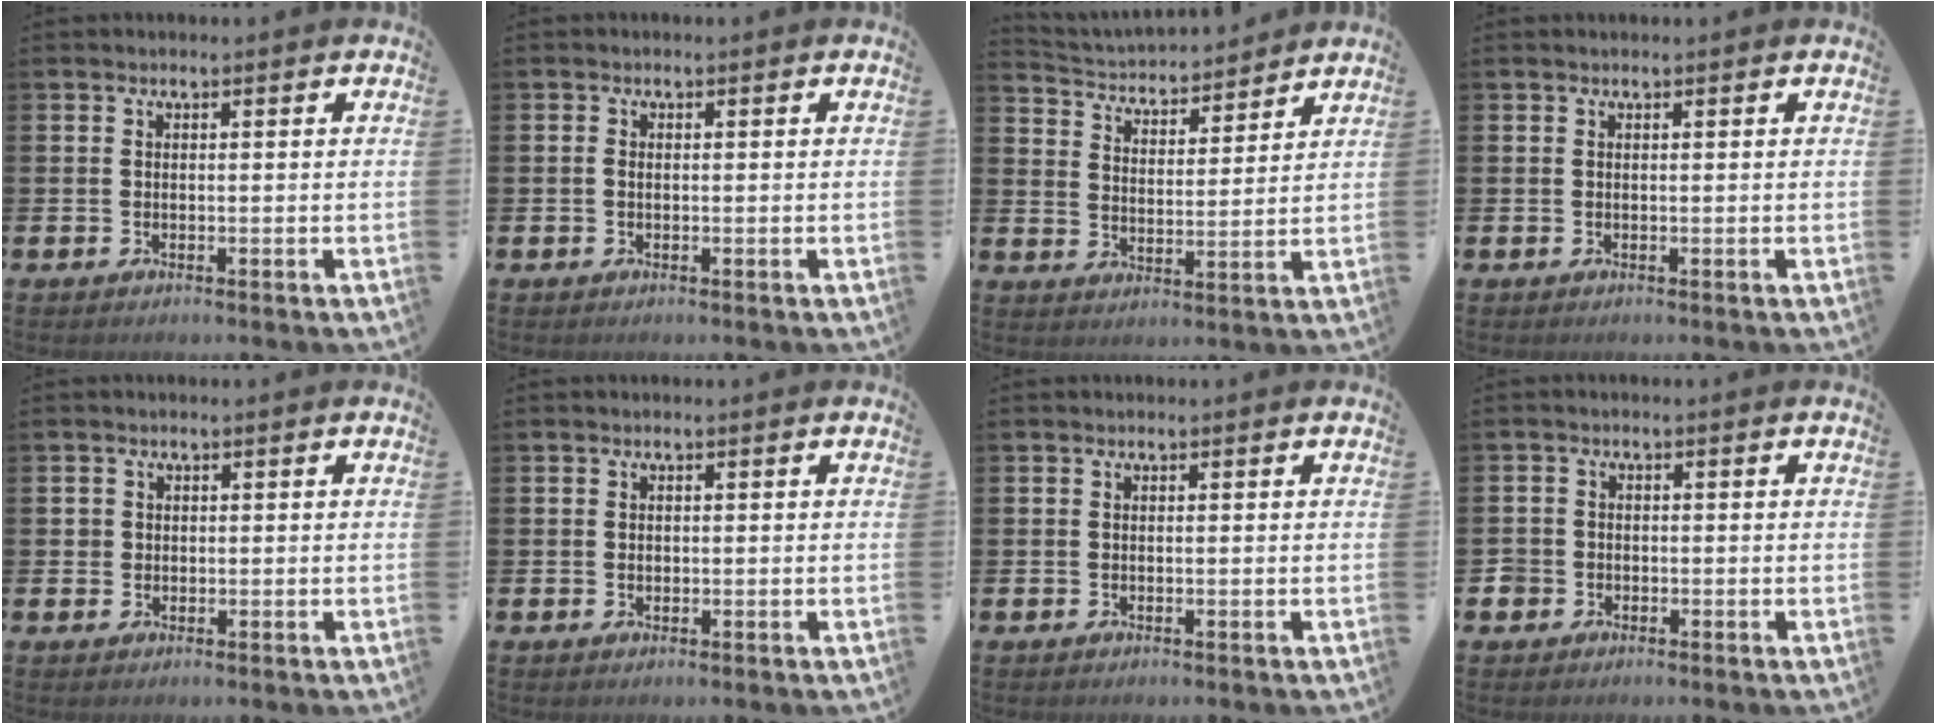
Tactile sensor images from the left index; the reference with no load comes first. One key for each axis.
{"total": 0.5, "fx": 0.0, "fy": 0.3, "fz": 0.4, "tx": -0.008, "ty": 0.002, "tz": -0.002}
{"total": 4.1, "fx": 3.9, "fy": 1.2, "fz": 0.1, "tx": -0.030, "ty": -0.034, "tz": 0.063}
{"total": 0.0}
{"total": 1.1, "fx": 0.4, "fy": 1.1, "fz": 0.0, "tx": 0.007, "ty": 0.004, "tz": 0.004}
{"total": 0.5, "fx": 0.0, "fy": 0.5, "fz": 0.2, "tx": 0.004, "ty": 0.002, "tz": -0.002}
{"total": 0.0}
{"total": 1.9, "fx": -0.9, "fy": 1.7, "fz": 0.0, "tx": -0.001, "ty": 0.003, "tz": -0.023}